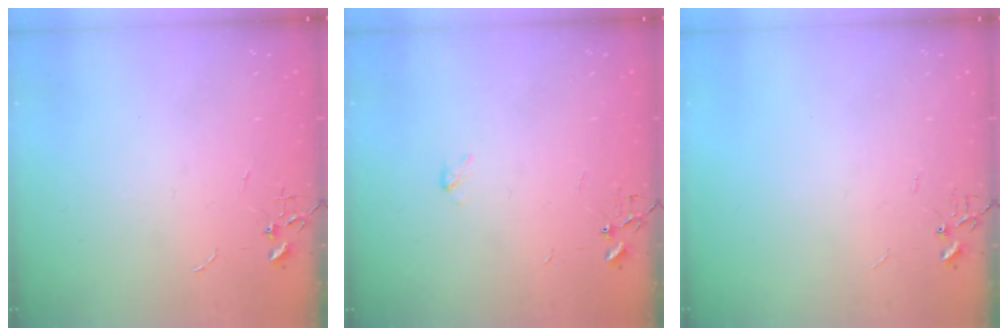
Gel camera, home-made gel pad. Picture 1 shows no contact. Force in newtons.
{"total": 2.2, "press": 2.2, "slide": 0.4}
{"total": 0.0}